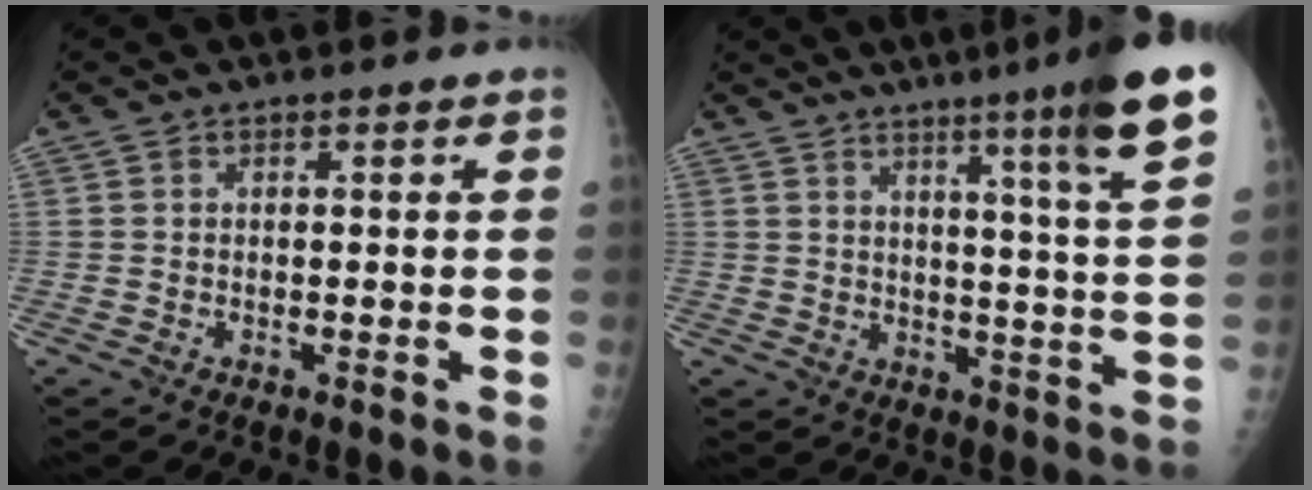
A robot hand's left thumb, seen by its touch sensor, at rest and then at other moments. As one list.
[{"total": 13.9, "force": [8.1, -0.3, 11.3], "torque": [-0.159, -0.039, 0.105]}]